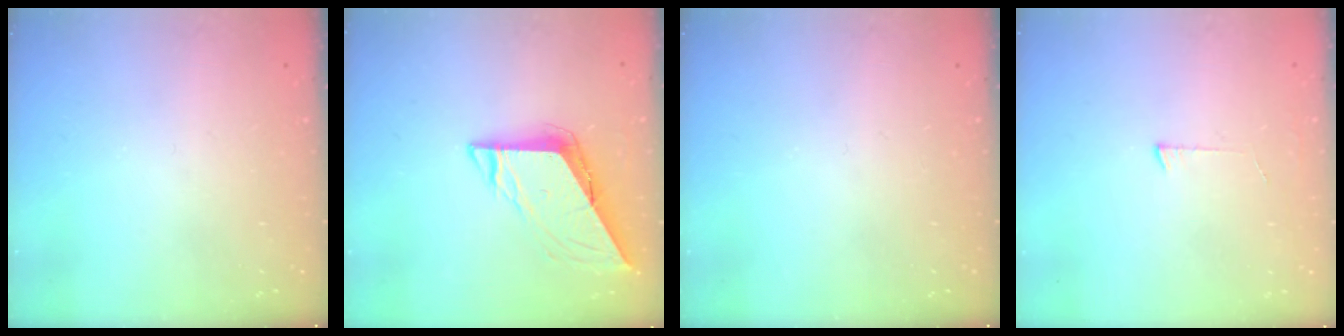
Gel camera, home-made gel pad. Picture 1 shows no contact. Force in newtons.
{"total": 8.0, "press": 8.0, "slide": 0.5}
{"total": 0.0}
{"total": 3.0, "press": 3.0, "slide": 0.3}